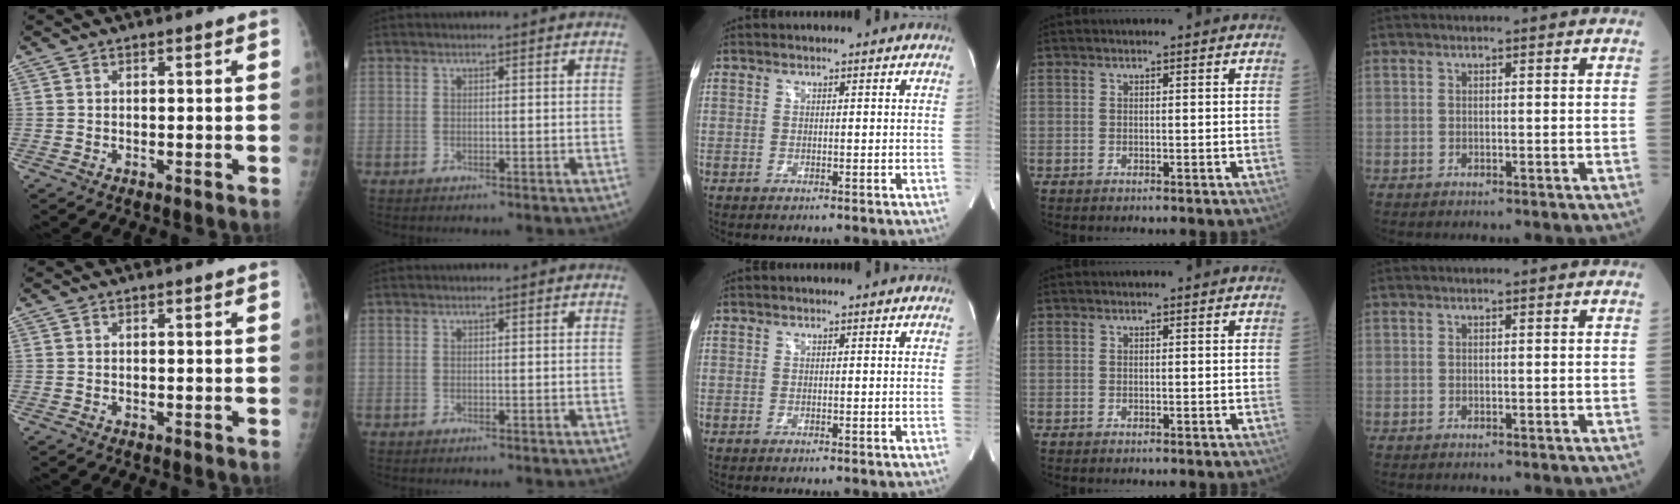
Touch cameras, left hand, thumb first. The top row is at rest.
{}